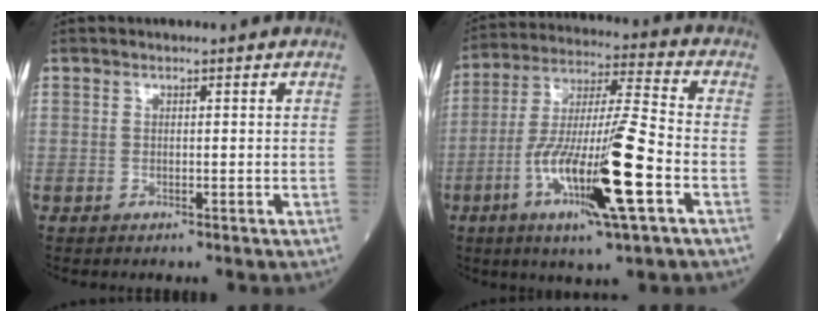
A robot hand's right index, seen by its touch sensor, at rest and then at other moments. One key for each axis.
{"total": 17.2, "fx": -6.0, "fy": 0.9, "fz": 16.1, "tx": -0.309, "ty": -0.014, "tz": -0.107}